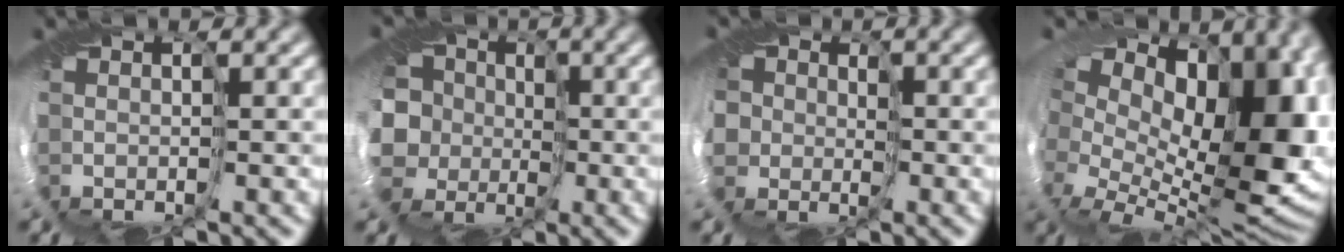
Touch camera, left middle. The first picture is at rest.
{"total": 10.8, "force": [-3.8, 8.9, 4.8], "torque": [-0.098, -0.011, -0.107]}
{"total": 3.6, "force": [0.0, 3.5, 0.5], "torque": [-0.005, -0.003, -0.029]}
{"total": 15.0, "force": [4.4, 9.3, 11.0], "torque": [-0.117, 0.019, 0.087]}